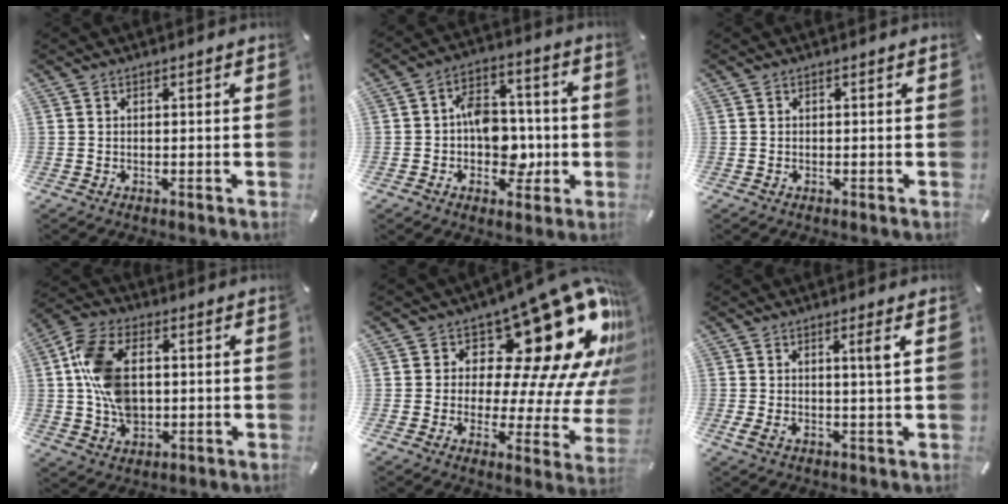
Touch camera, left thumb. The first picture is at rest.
{"total": 11.2, "force": [-1.3, 9.0, 6.6], "torque": [-0.090, 0.021, -0.013]}
{"total": 0.0}
{"total": 13.4, "force": [1.0, 9.2, 9.6], "torque": [-0.208, 0.010, 0.020]}
{"total": 24.3, "force": [12.0, 11.4, 17.7], "torque": [-0.211, -0.111, 0.209]}
{"total": 4.5, "force": [1.0, 0.4, 4.4], "torque": [-0.076, -0.008, 0.012]}